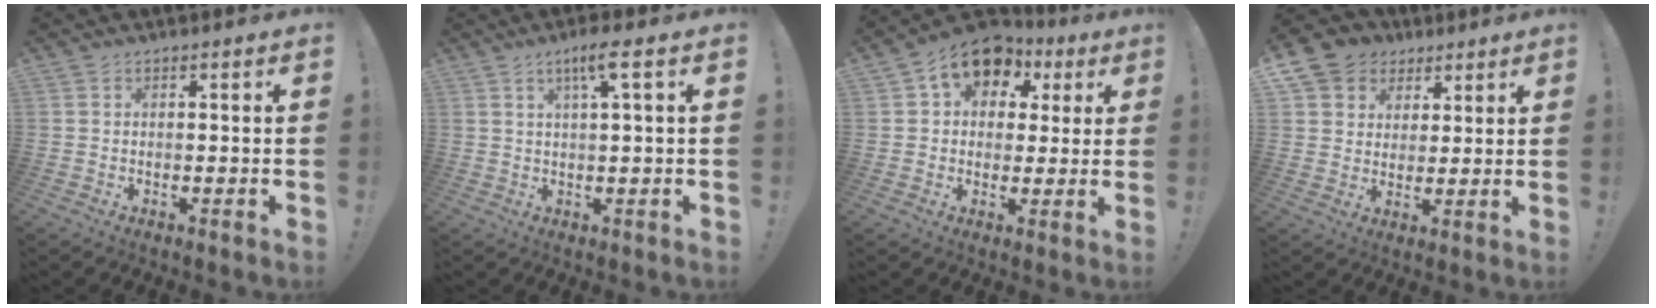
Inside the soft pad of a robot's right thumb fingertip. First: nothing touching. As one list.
[{"total": 5.5, "force": [2.4, 0.2, 5.0], "torque": [-0.091, -0.001, 0.033]}, {"total": 12.3, "force": [6.1, 8.7, 6.1], "torque": [-0.099, -0.026, 0.116]}, {"total": 9.0, "force": [3.8, 7.9, 2.1], "torque": [-0.033, -0.023, 0.079]}]